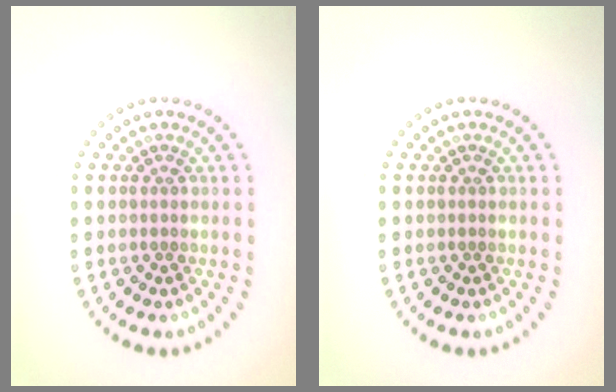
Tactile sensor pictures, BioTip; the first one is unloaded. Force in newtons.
{"total": 0.0}